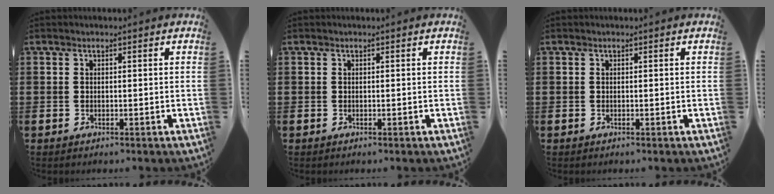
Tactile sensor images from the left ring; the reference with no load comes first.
{"total": 0.0}
{"total": 0.0}